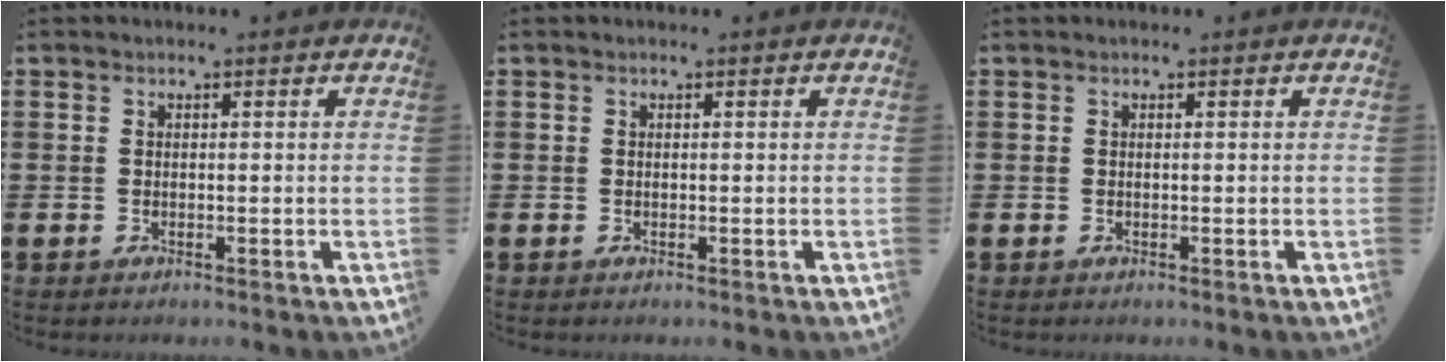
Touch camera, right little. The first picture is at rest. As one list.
[{"total": 0.0}, {"total": 0.0}]